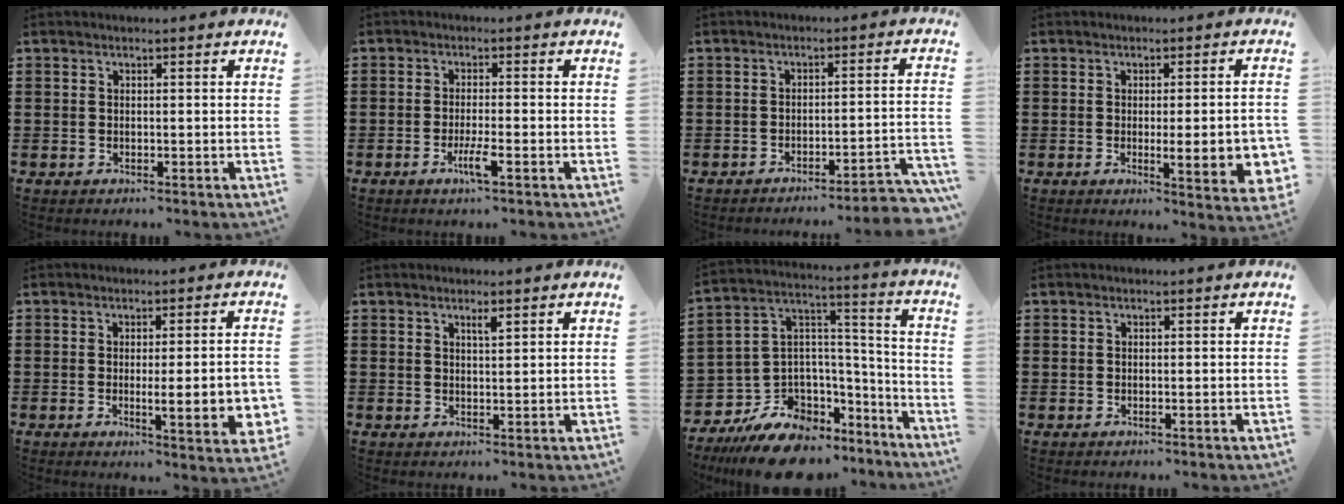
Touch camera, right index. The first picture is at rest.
{"total": 3.8, "force": [-1.7, 0.2, 3.4], "torque": [-0.068, -0.012, -0.033]}
{"total": 3.7, "force": [-3.3, -0.3, 1.5], "torque": [-0.029, -0.012, -0.069]}
{"total": 6.8, "force": [-0.8, 1.2, 6.6], "torque": [-0.094, -0.016, -0.010]}
{"total": 6.7, "force": [-0.7, 0.9, 6.6], "torque": [-0.094, -0.014, -0.011]}
{"total": 1.4, "force": [1.0, 0.2, 1.0], "torque": [-0.020, 0.000, 0.017]}
{"total": 10.8, "force": [-8.0, 6.5, 3.2], "torque": [-0.077, 0.023, -0.149]}
{"total": 0.0}